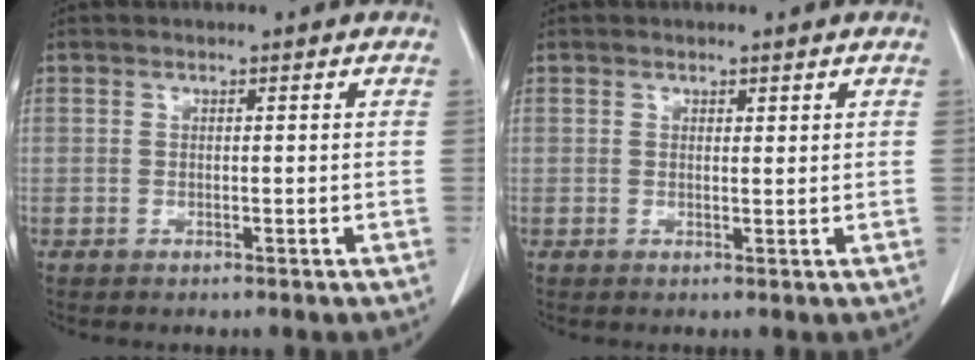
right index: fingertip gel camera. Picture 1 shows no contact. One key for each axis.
{"total": 0.5, "fx": 0.5, "fy": 0.2, "fz": 0.1, "tx": -0.002, "ty": -0.004, "tz": 0.006}